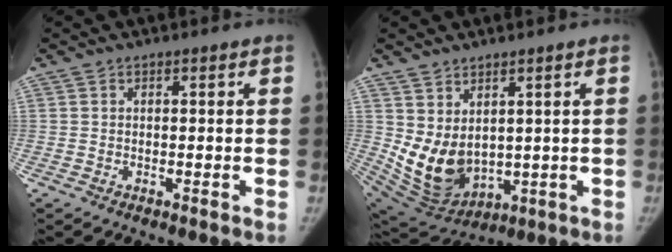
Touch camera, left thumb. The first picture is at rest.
{"total": 11.5, "force": [2.0, 7.8, 8.2], "torque": [-0.134, -0.030, 0.069]}